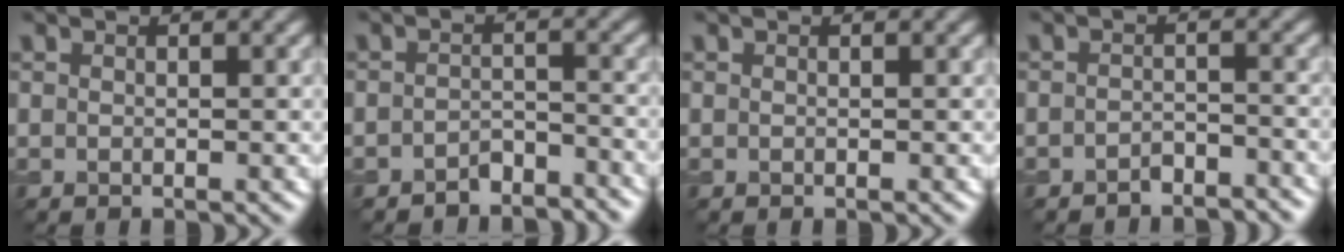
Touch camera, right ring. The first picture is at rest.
{"total": 2.9, "force": [-2.5, 1.2, 0.8], "torque": [-0.011, 0.007, -0.044]}
{"total": 0.0}
{"total": 2.3, "force": [-2.0, 0.8, 0.6], "torque": [-0.006, 0.007, -0.034]}